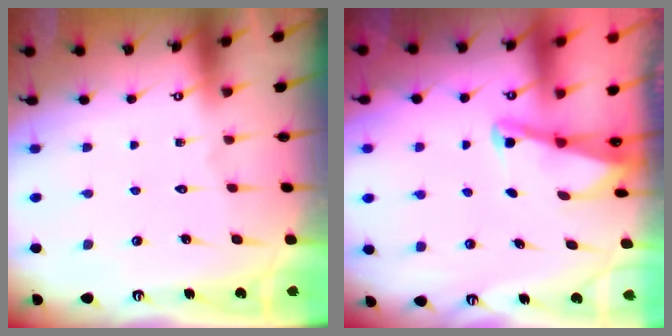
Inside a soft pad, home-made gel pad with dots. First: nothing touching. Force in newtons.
{"total": 2.2, "press": 2.1, "slide": 0.4}